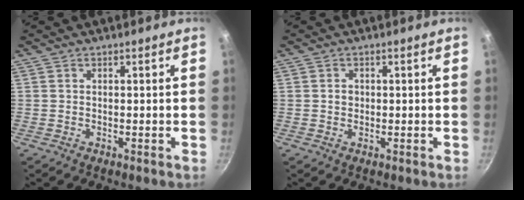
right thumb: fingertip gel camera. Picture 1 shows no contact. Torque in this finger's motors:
{"motor_torque": [-0.06, 0.32, 0.17, -0.13, -0.01]}